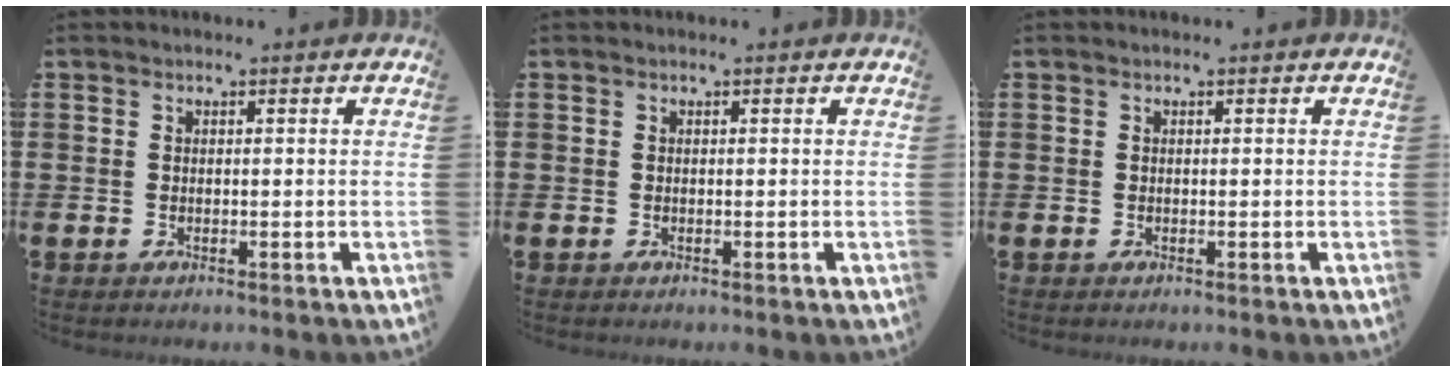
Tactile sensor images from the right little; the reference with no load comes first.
{"total": 0.0}
{"total": 0.0}